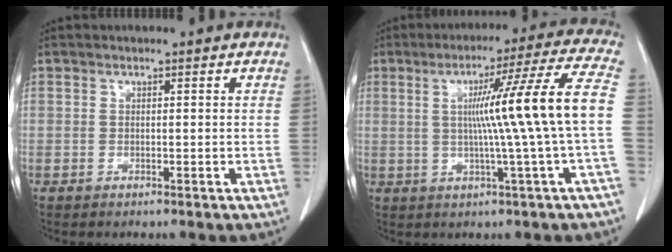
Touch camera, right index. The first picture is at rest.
{"total": 14.2, "force": [0.0, -2.6, 14.0], "torque": [-0.202, 0.010, 0.002]}